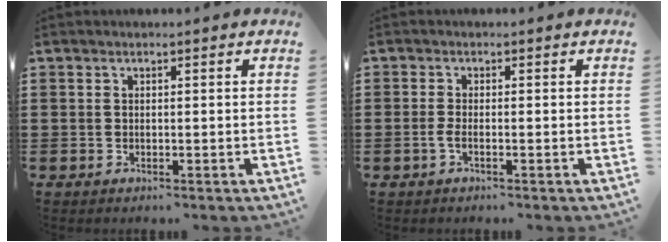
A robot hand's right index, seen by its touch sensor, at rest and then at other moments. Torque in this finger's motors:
{"motor_torque": [0.42, 0.71, 0.06, -0.01]}